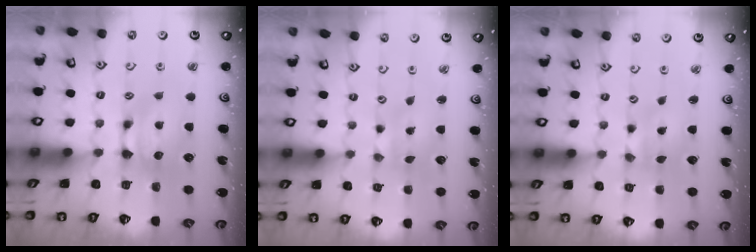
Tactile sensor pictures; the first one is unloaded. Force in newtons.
{"total": 3.6, "press": 3.5, "slide": 0.7}
{"total": 1.7, "press": 1.3, "slide": 1.1}